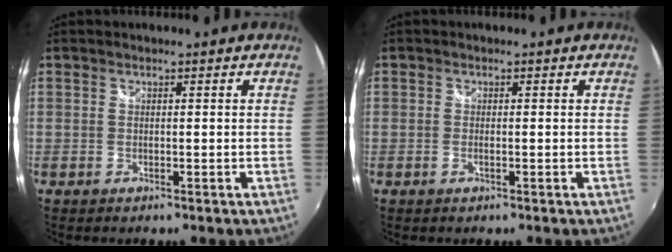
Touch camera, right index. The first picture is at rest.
{"total": 0.8, "force": [-0.3, 0.2, 0.8], "torque": [-0.018, -0.002, -0.006]}